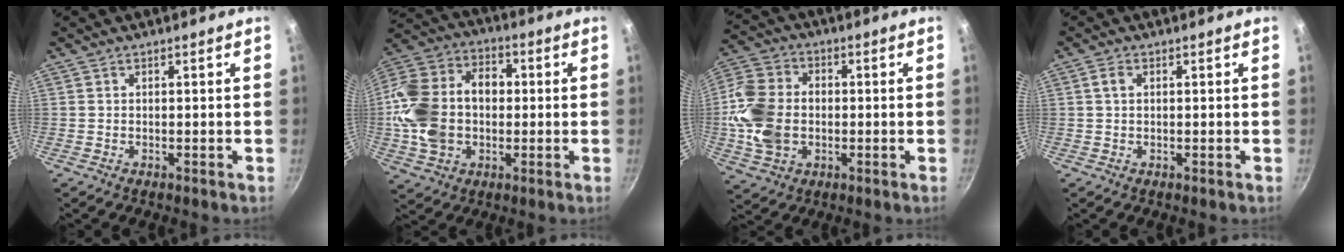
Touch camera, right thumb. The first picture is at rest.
{"total": 19.3, "force": [-0.6, 14.2, 13.1], "torque": [-0.238, 0.038, -0.017]}
{"total": 14.1, "force": [-1.1, 10.5, 9.3], "torque": [-0.174, 0.015, -0.028]}
{"total": 1.7, "force": [0.4, 1.0, 1.3], "torque": [-0.027, 0.004, 0.006]}